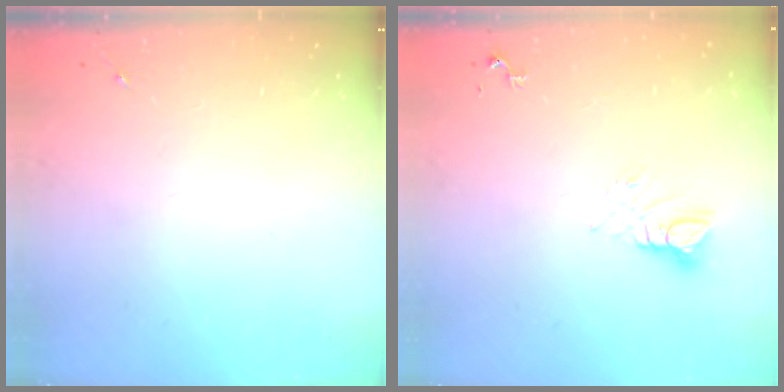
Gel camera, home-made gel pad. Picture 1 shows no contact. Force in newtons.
{"total": 5.9, "press": 5.9, "slide": 0.2}